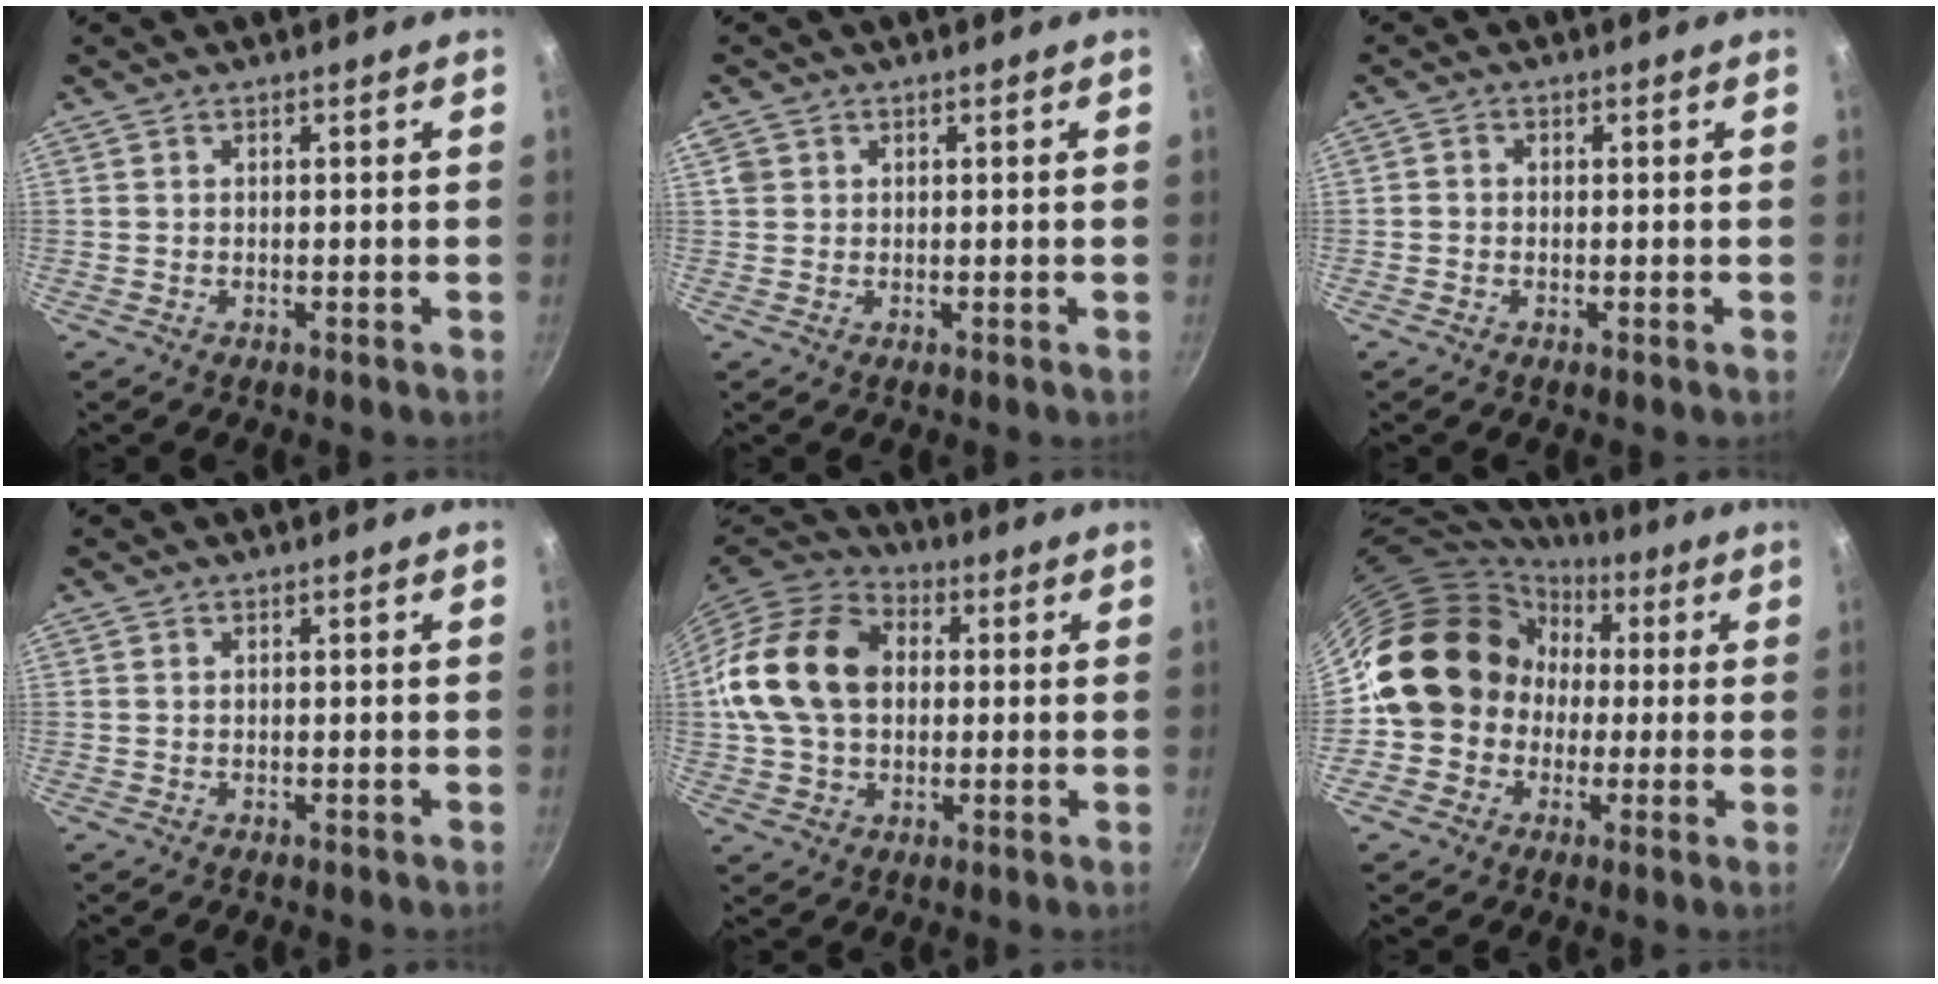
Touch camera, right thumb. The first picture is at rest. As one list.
[{"total": 2.0, "force": [0.6, 1.7, 0.8], "torque": [-0.013, 0.002, 0.011]}, {"total": 1.1, "force": [-0.3, 0.9, 0.5], "torque": [-0.009, 0.005, -0.008]}, {"total": 0.0}, {"total": 18.7, "force": [2.0, 13.8, 12.4], "torque": [-0.215, 0.027, 0.024]}, {"total": 16.5, "force": [0.1, 14.7, 7.4], "torque": [-0.090, 0.048, -0.007]}]